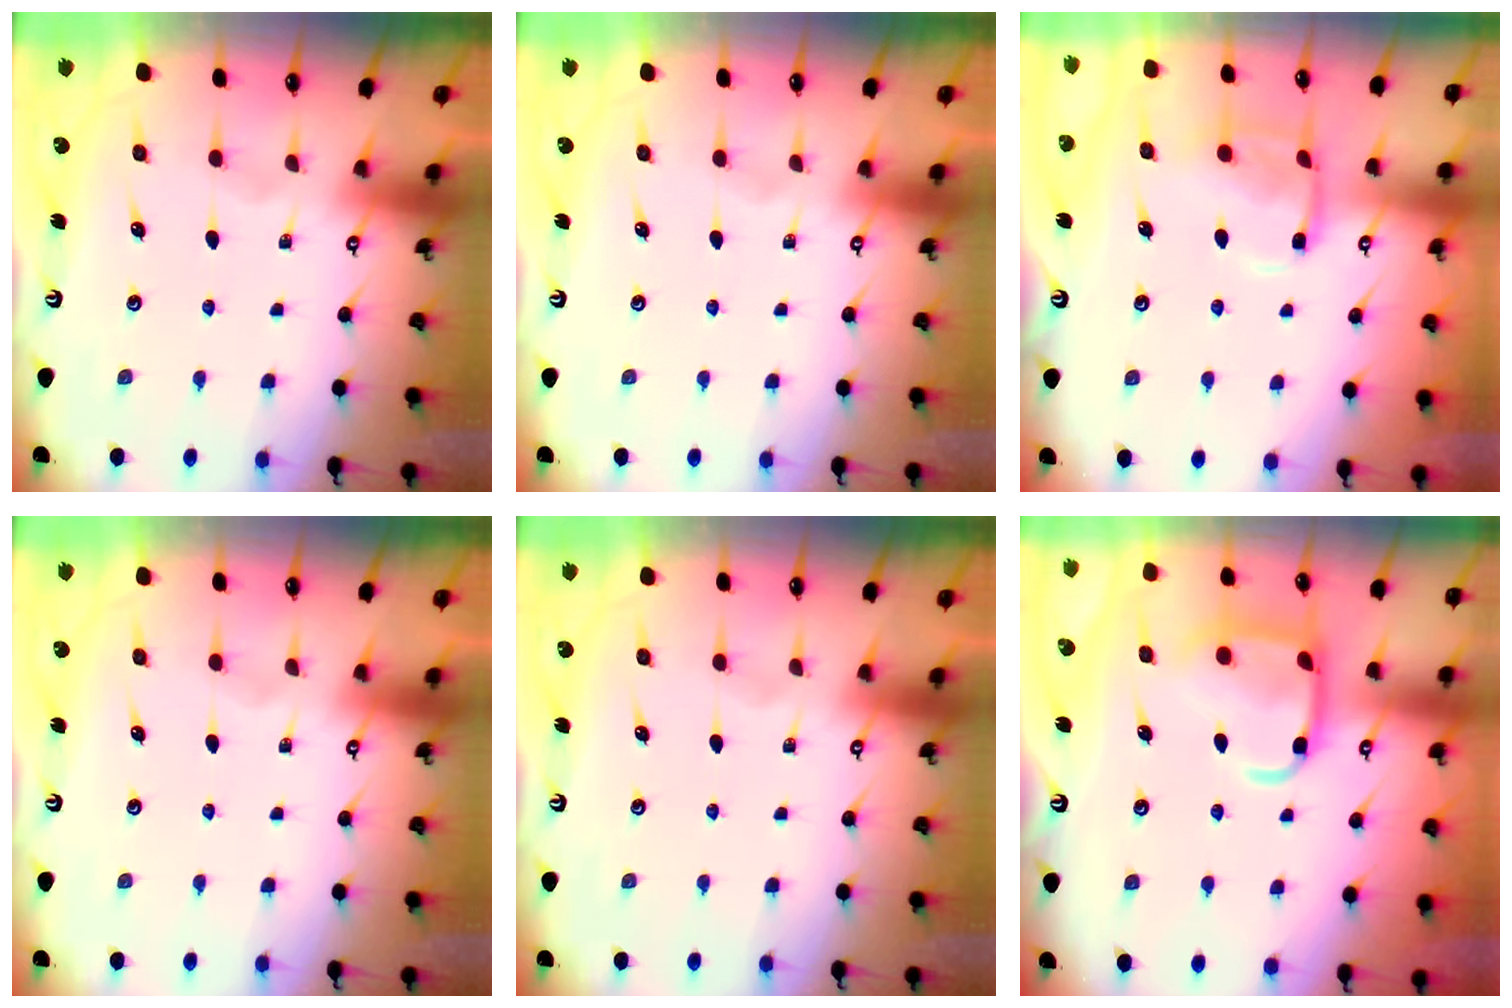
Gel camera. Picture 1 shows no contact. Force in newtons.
{"total": 0.0}
{"total": 9.9, "press": 9.8, "slide": 1.1}
{"total": 0.0}
{"total": 0.0}
{"total": 13.7, "press": 13.6, "slide": 1.3}